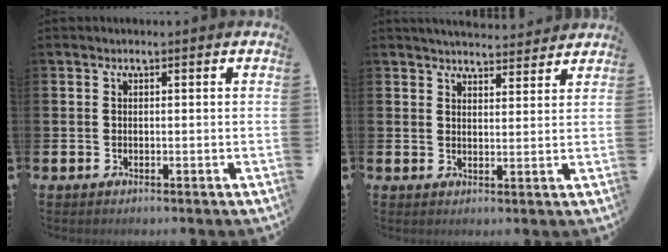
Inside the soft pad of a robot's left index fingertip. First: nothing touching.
{"total": 4.3, "force": [4.2, 0.7, 0.2], "torque": [-0.008, -0.023, 0.076]}